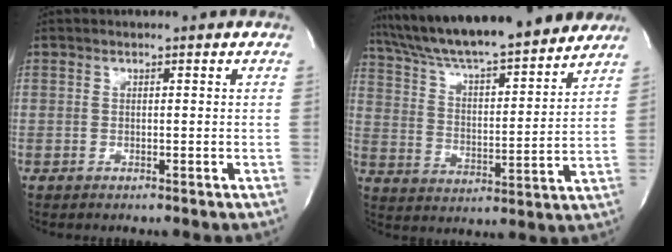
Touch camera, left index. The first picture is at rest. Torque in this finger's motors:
{"motor_torque": [0.33, -0.42, 0.95, 0.21]}